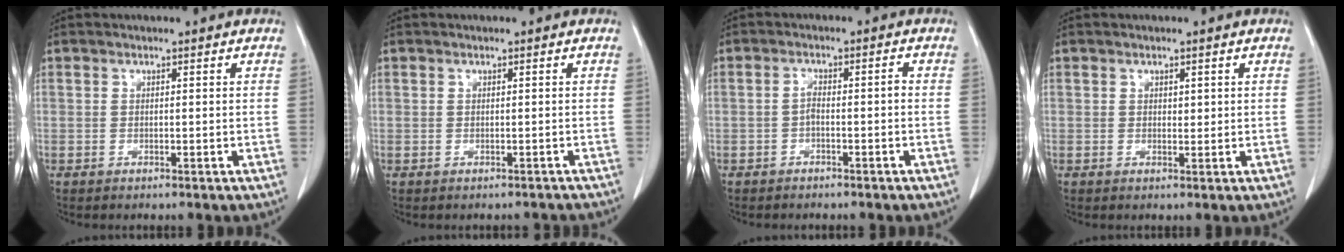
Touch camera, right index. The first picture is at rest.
{"total": 1.2, "force": [-0.9, 0.8, 0.1], "torque": [0.003, 0.005, -0.013]}
{"total": 2.3, "force": [-0.9, 0.5, 2.0], "torque": [-0.034, 0.005, -0.014]}
{"total": 1.0, "force": [0.4, 0.6, 0.7], "torque": [-0.007, -0.003, 0.006]}